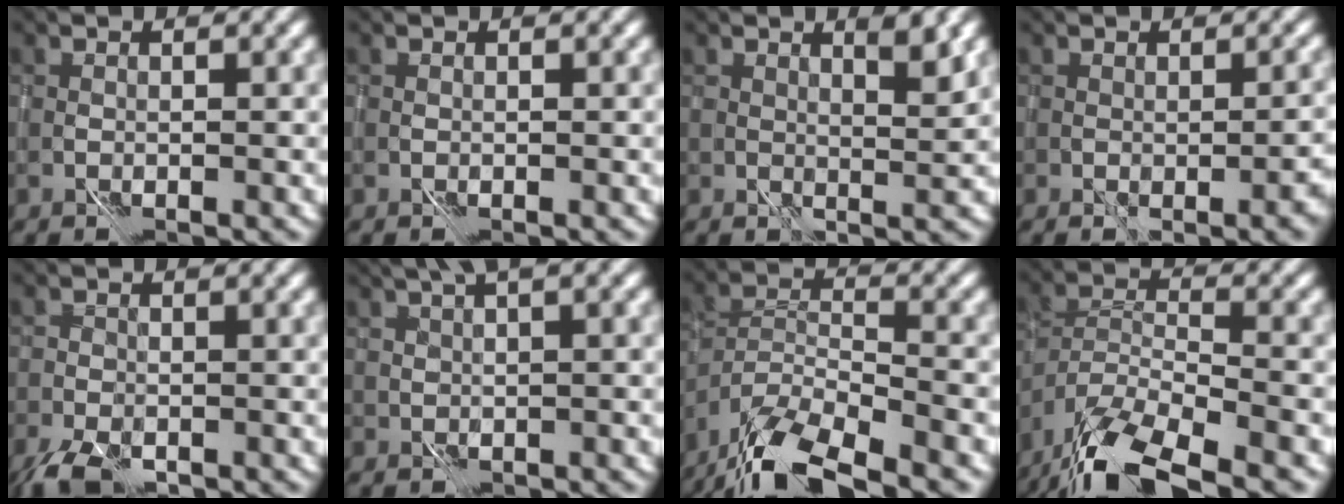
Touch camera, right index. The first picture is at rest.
{"total": 0.0}
{"total": 2.9, "force": [2.5, 0.0, 1.4], "torque": [-0.016, 0.004, 0.044]}
{"total": 2.1, "force": [0.1, 0.4, 2.1], "torque": [-0.024, 0.004, 0.011]}
{"total": 3.3, "force": [-2.3, 1.1, 2.1], "torque": [-0.032, -0.007, -0.044]}
{"total": 3.2, "force": [1.7, 0.9, 2.6], "torque": [-0.045, 0.012, 0.033]}
{"total": 9.5, "force": [-7.7, 2.2, 5.1], "torque": [-0.088, -0.002, -0.136]}
{"total": 10.5, "force": [-8.2, 2.6, 6.0], "torque": [-0.107, -0.011, -0.141]}